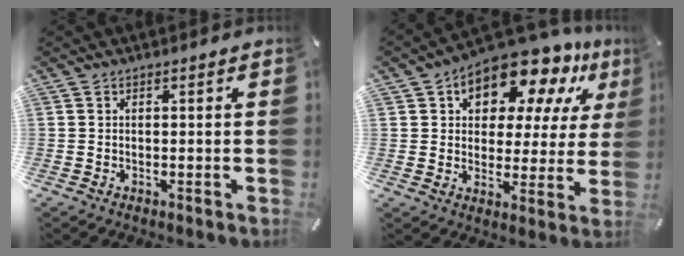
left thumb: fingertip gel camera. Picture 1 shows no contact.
{"total": 15.6, "force": [10.9, 7.9, 7.9], "torque": [-0.129, -0.075, 0.187]}